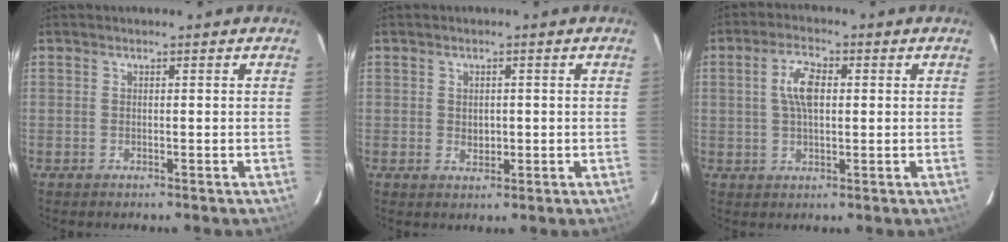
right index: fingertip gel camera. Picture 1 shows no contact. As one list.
[{"total": 2.4, "force": [-0.1, 1.9, 1.5], "torque": [-0.022, 0.001, 0.002]}, {"total": 6.0, "force": [1.1, 2.9, 5.2], "torque": [-0.098, 0.011, 0.021]}]